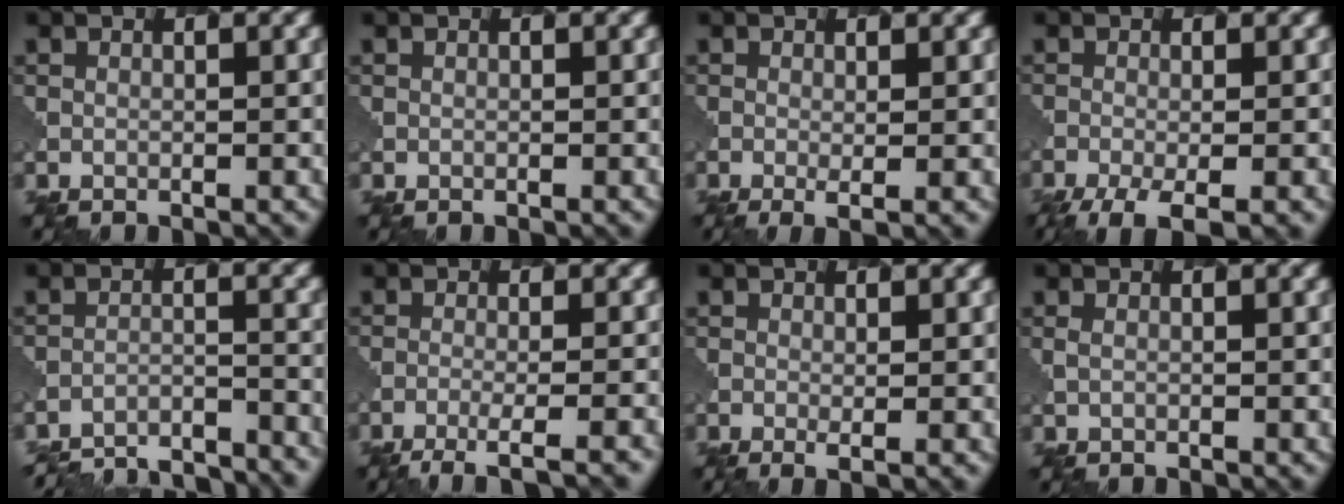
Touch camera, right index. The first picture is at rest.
{"total": 0.0}
{"total": 1.9, "force": [-0.1, 0.4, 1.9], "torque": [-0.034, -0.008, 0.001]}
{"total": 5.3, "force": [-3.1, 1.5, 4.1], "torque": [-0.066, -0.007, -0.052]}
{"total": 9.8, "force": [-9.6, 1.4, 0.7], "torque": [-0.008, -0.006, -0.135]}
{"total": 3.9, "force": [-2.4, 0.7, 2.9], "torque": [-0.037, 0.000, -0.050]}
{"total": 1.3, "force": [0.2, 0.2, 1.3], "torque": [-0.022, -0.007, 0.006]}
{"total": 0.7, "force": [0.5, 0.2, 0.4], "torque": [-0.005, -0.003, 0.012]}